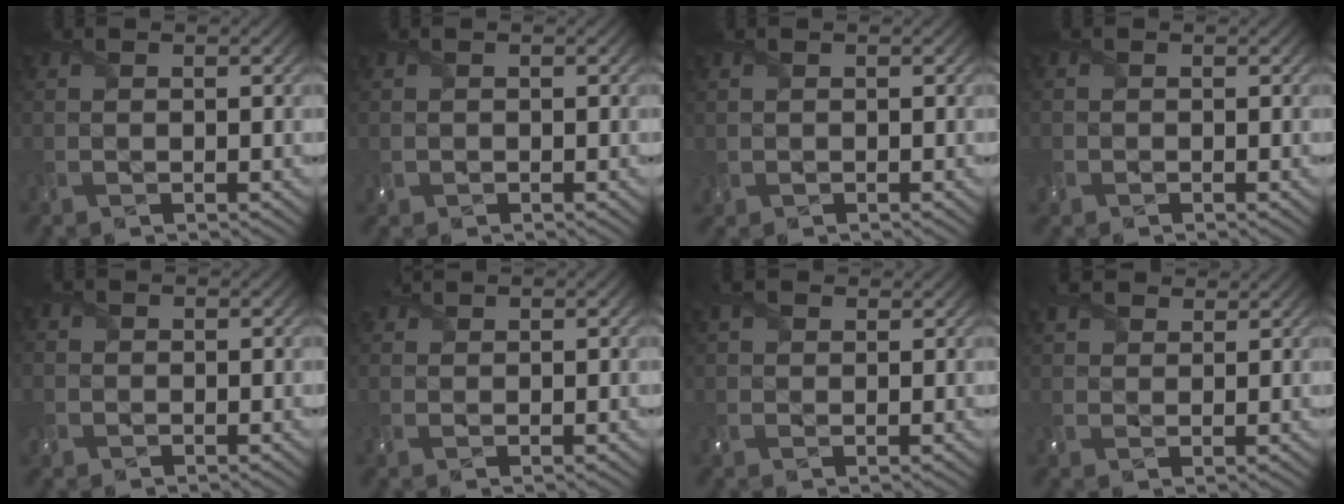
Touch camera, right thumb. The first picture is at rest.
{"total": 0.5, "force": [0.0, 0.5, 0.0], "torque": [0.002, -0.005, -0.001]}
{"total": 1.0, "force": [0.2, 1.0, 0.1], "torque": [-0.008, -0.005, 0.003]}
{"total": 1.5, "force": [-0.7, 1.3, 0.2], "torque": [-0.006, -0.007, -0.019]}
{"total": 1.5, "force": [-0.2, 1.5, 0.2], "torque": [-0.009, -0.005, -0.007]}
{"total": 1.7, "force": [1.6, 0.3, 0.4], "torque": [-0.014, 0.011, 0.038]}
{"total": 3.5, "force": [2.2, 1.9, 2.0], "torque": [-0.057, 0.016, 0.041]}
{"total": 4.6, "force": [3.4, 2.1, 2.2], "torque": [-0.060, 0.016, 0.065]}